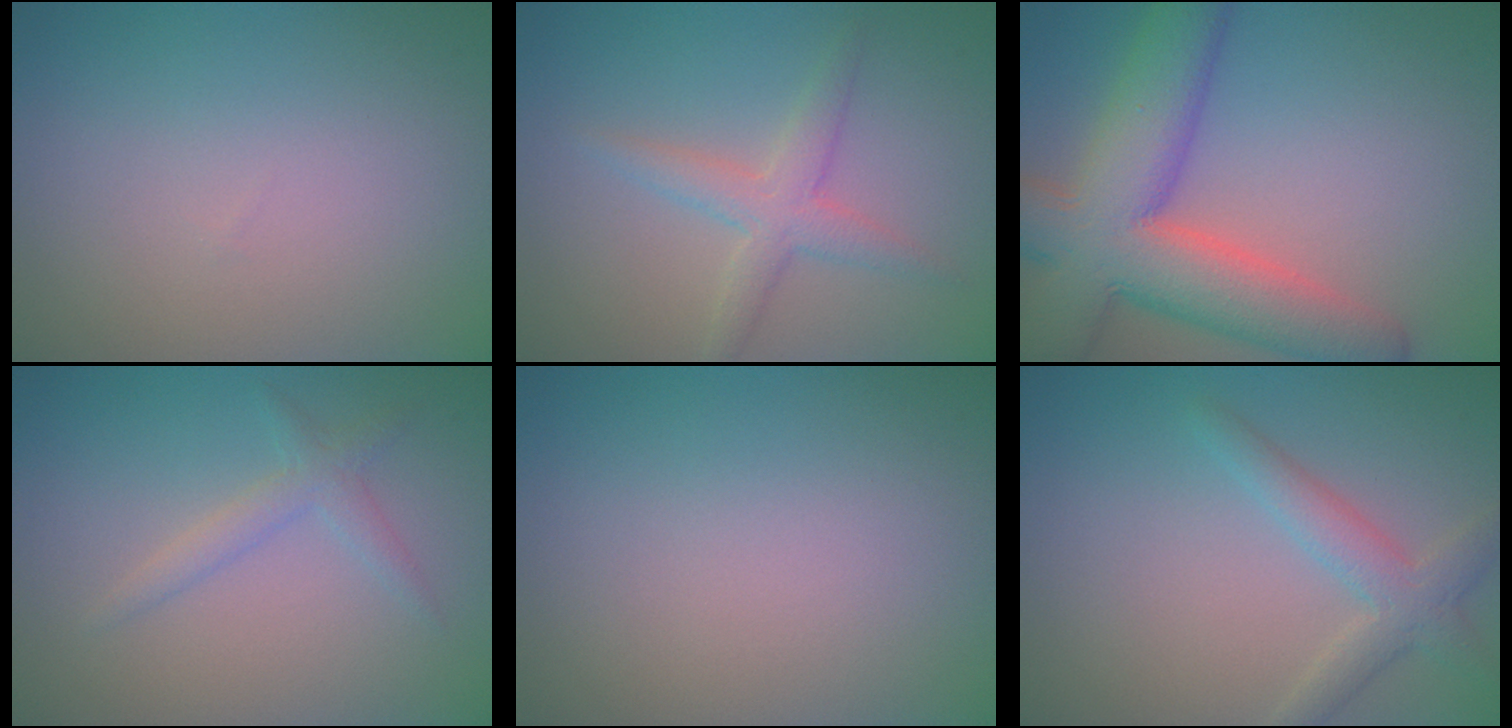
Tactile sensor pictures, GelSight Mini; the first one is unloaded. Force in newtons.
{"total": 2.8, "press": 2.8, "slide": 0.0}
{"total": 11.1, "press": 11.1, "slide": 0.7}
{"total": 1.7, "press": 1.7, "slide": 0.1}
{"total": 0.0}
{"total": 3.0, "press": 3.0, "slide": 0.1}